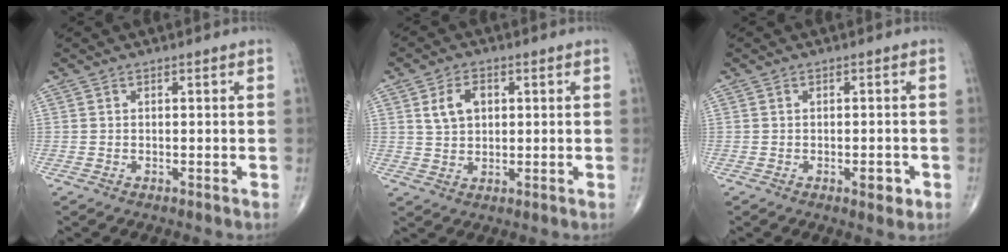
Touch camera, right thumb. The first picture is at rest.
{"total": 5.4, "force": [1.6, 3.7, 3.6], "torque": [-0.051, -0.001, 0.030]}
{"total": 2.8, "force": [-1.1, 1.2, 2.3], "torque": [-0.020, 0.000, -0.012]}